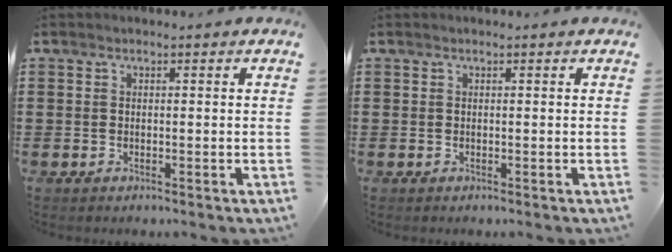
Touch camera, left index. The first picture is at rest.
{"total": 0.0}